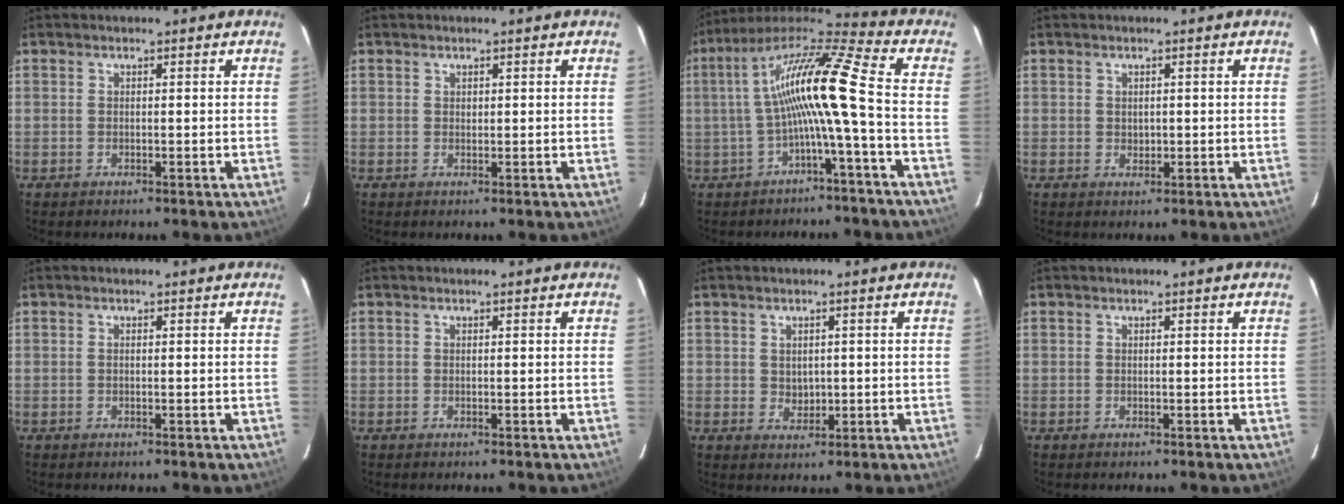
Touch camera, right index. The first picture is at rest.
{"total": 0.5, "force": [0.3, 0.4, 0.1], "torque": [-0.001, 0.002, 0.006]}
{"total": 14.3, "force": [-1.9, -0.1, 14.2], "torque": [-0.266, 0.016, -0.037]}
{"total": 1.3, "force": [0.2, 1.2, 0.5], "torque": [-0.004, 0.000, 0.006]}
{"total": 0.0}
{"total": 0.0}
{"total": 2.5, "force": [0.3, 2.2, 1.2], "torque": [-0.016, 0.000, 0.012]}
{"total": 0.0}